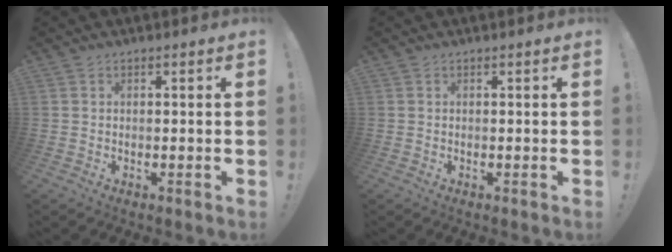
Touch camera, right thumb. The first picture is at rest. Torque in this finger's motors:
{"motor_torque": [0.00, 0.00, 0.02, 0.02, 0.00]}